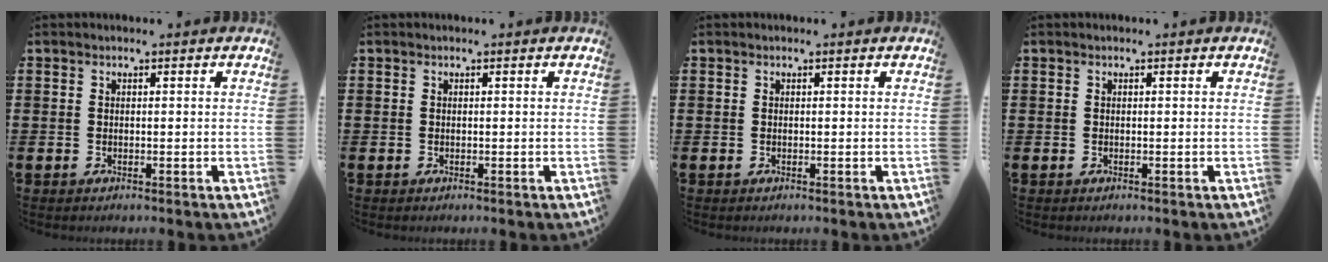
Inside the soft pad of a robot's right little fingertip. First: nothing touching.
{"total": 0.0}
{"total": 0.0}
{"total": 0.0}